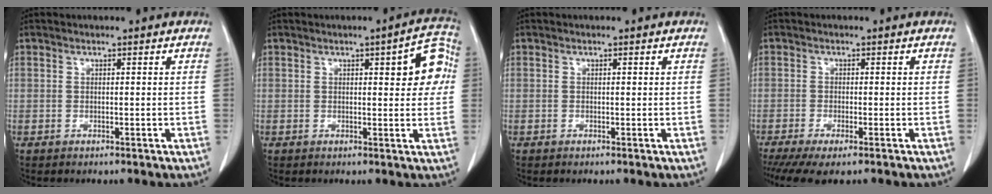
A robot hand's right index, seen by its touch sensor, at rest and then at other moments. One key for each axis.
{"total": 7.3, "fx": 1.8, "fy": 2.2, "fz": 6.8, "tx": -0.065, "ty": 0.020, "tz": 0.014}
{"total": 0.0}
{"total": 5.5, "fx": -4.0, "fy": 0.9, "fz": 3.7, "tx": -0.056, "ty": -0.013, "tz": -0.065}